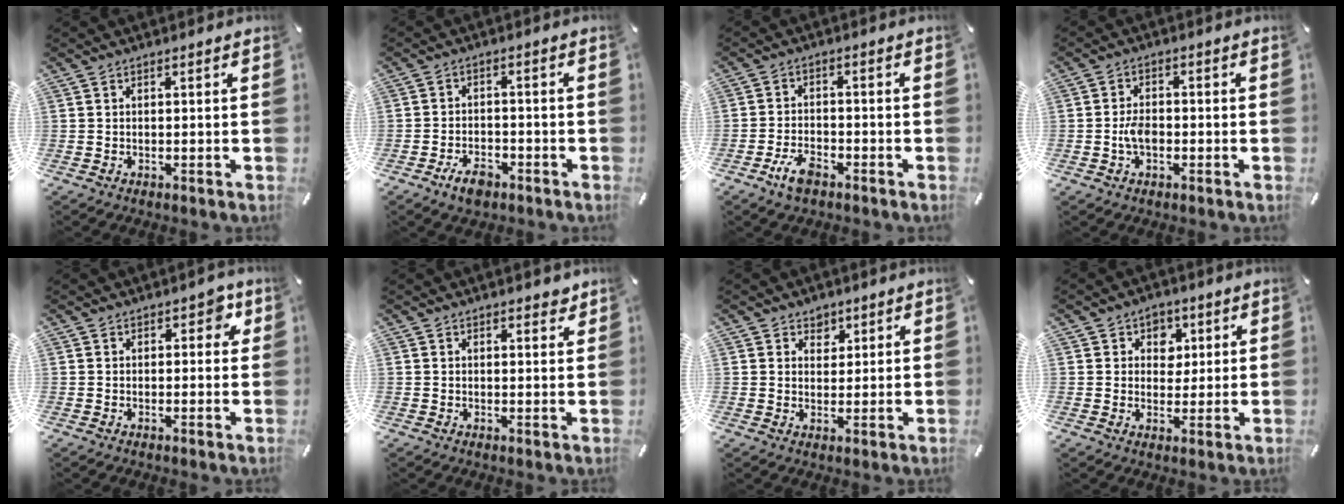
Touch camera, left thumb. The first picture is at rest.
{"total": 5.0, "force": [-3.1, 2.7, 2.7], "torque": [-0.054, 0.016, -0.058]}
{"total": 5.5, "force": [-3.4, 2.6, 3.4], "torque": [-0.078, 0.014, -0.066]}
{"total": 4.3, "force": [-1.2, 2.6, 3.3], "torque": [-0.066, 0.008, -0.022]}
{"total": 3.8, "force": [1.5, 2.5, 2.4], "torque": [-0.012, -0.004, 0.016]}
{"total": 1.8, "force": [1.4, 0.9, 0.5], "torque": [-0.003, -0.003, 0.026]}
{"total": 3.7, "force": [2.1, 3.1, 0.1], "torque": [0.011, -0.007, 0.033]}
{"total": 5.2, "force": [1.7, 4.8, 1.1], "torque": [0.002, -0.004, 0.022]}